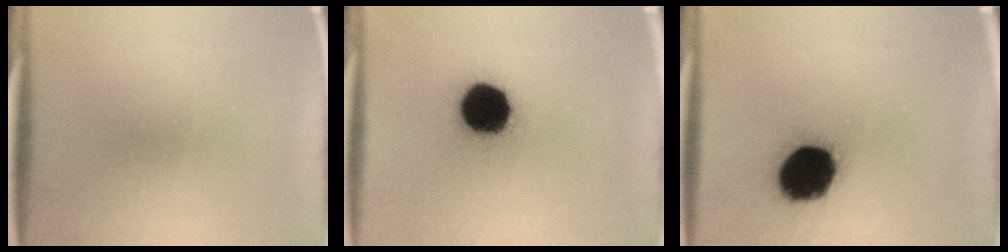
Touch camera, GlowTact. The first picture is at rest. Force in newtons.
{"total": 15.4}
{"total": 18.4}